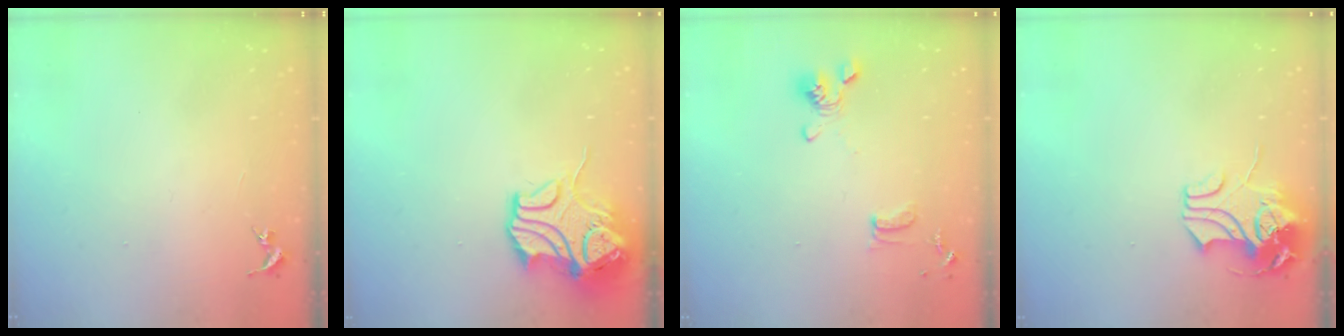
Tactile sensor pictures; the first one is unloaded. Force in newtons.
{"total": 13.6, "press": 13.4, "slide": 2.1}
{"total": 11.6, "press": 11.4, "slide": 2.1}
{"total": 10.1, "press": 10.1, "slide": 1.2}